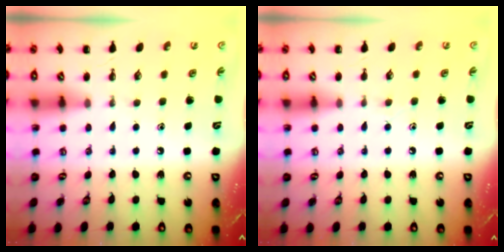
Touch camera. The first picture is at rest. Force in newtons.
{"total": 3.6, "press": 3.4, "slide": 1.0}